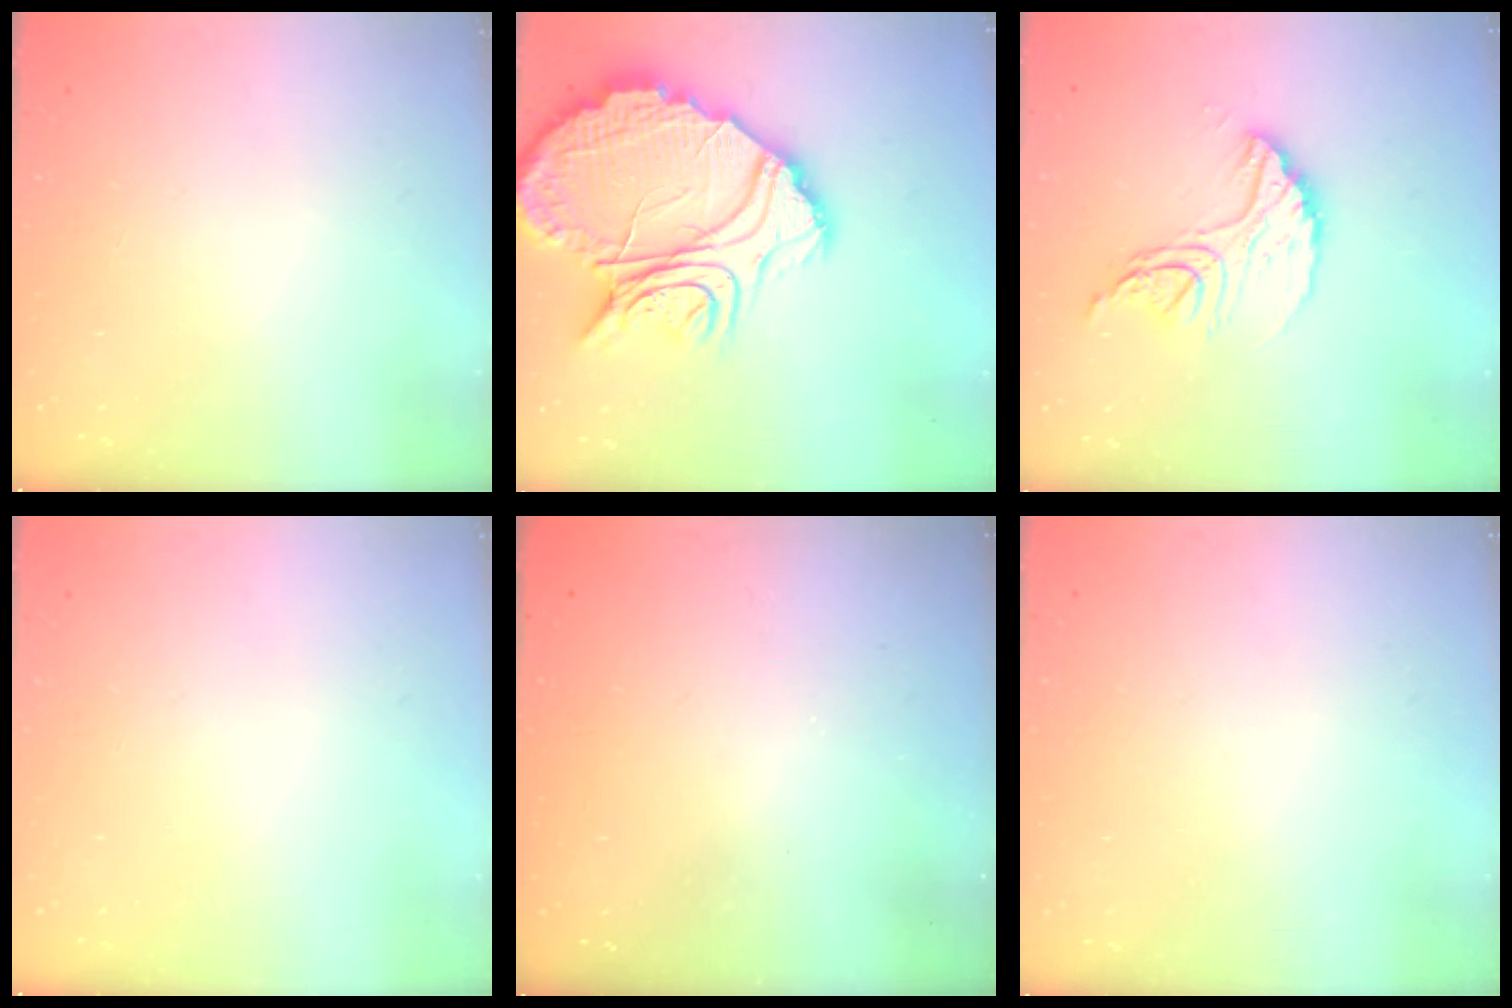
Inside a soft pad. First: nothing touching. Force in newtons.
{"total": 22.8, "press": 22.7, "slide": 2.3}
{"total": 13.2, "press": 13.2, "slide": 0.7}
{"total": 0.0}
{"total": 3.2, "press": 3.2, "slide": 0.1}
{"total": 3.2, "press": 3.2, "slide": 0.1}